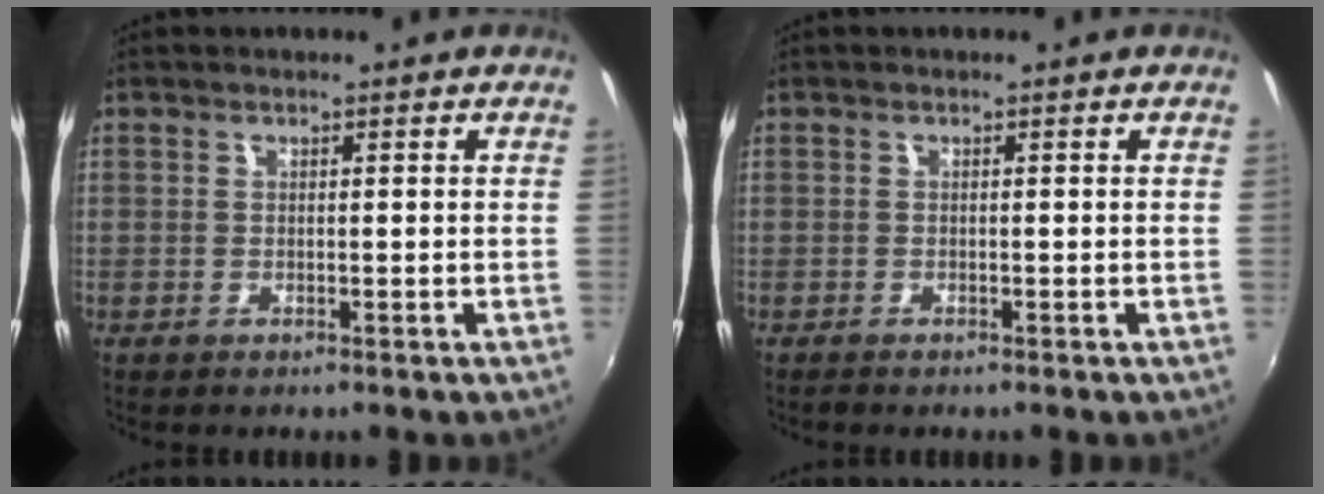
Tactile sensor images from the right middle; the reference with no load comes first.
{"total": 0.6, "force": [-0.6, 0.2, 0.1], "torque": [-0.004, -0.004, -0.013]}